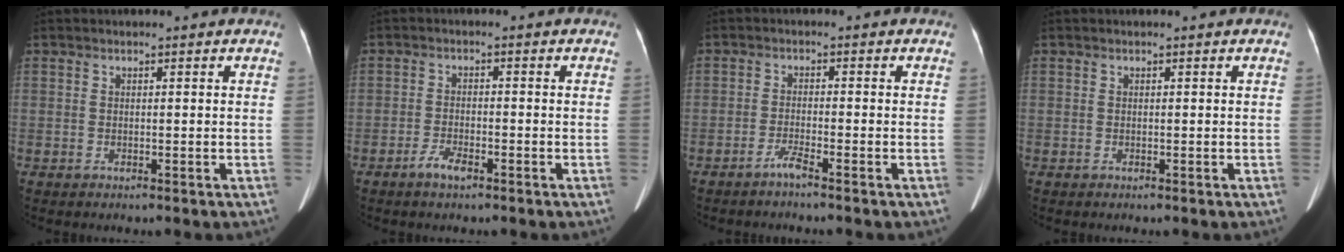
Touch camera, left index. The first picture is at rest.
{"total": 2.8, "force": [-2.0, 0.7, 1.8], "torque": [-0.039, 0.000, -0.038]}
{"total": 2.1, "force": [-1.8, -0.4, 1.1], "torque": [-0.027, -0.003, -0.035]}
{"total": 0.0}